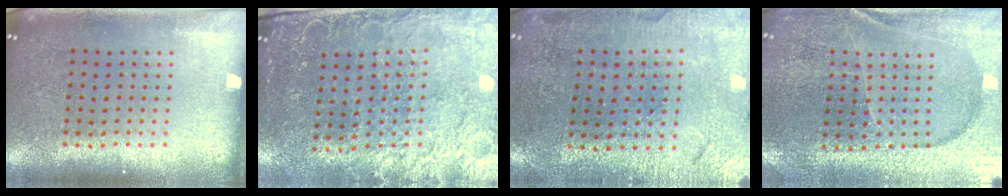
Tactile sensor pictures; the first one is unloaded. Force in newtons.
{"total": 3.0, "press": 2.8, "slide": 1.1}
{"total": 0.7, "press": 0.7, "slide": 0.1}
{"total": 3.1, "press": 3.1, "slide": 0.4}